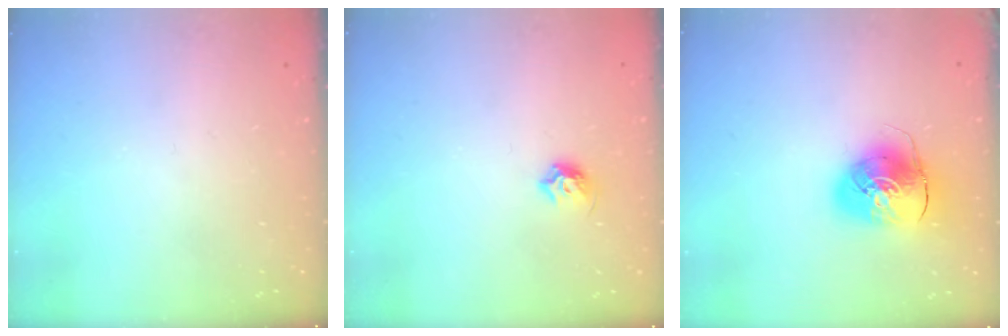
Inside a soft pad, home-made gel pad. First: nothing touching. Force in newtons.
{"total": 5.5, "press": 5.4, "slide": 0.8}
{"total": 10.8, "press": 10.6, "slide": 1.8}